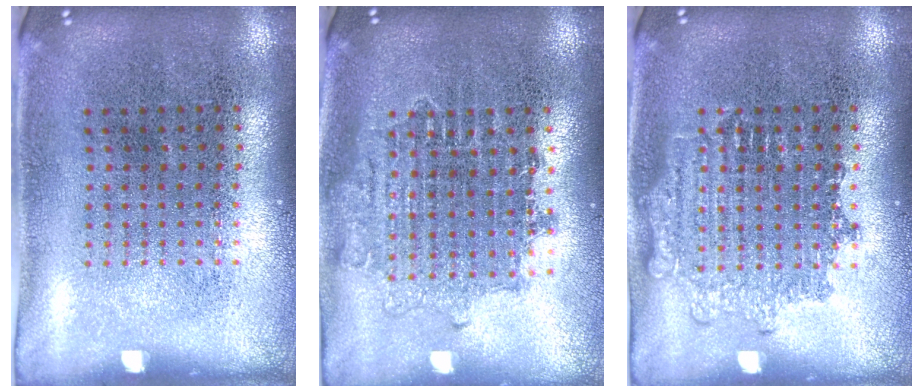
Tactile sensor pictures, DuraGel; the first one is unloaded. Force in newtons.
{"total": 1.6, "press": 1.3, "slide": 0.9}
{"total": 2.0, "press": 1.9, "slide": 0.4}